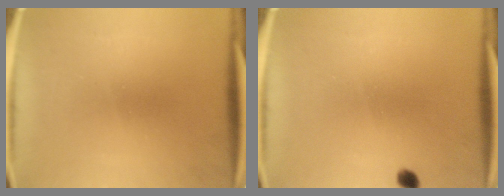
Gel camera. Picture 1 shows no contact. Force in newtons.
{"total": 1.4}